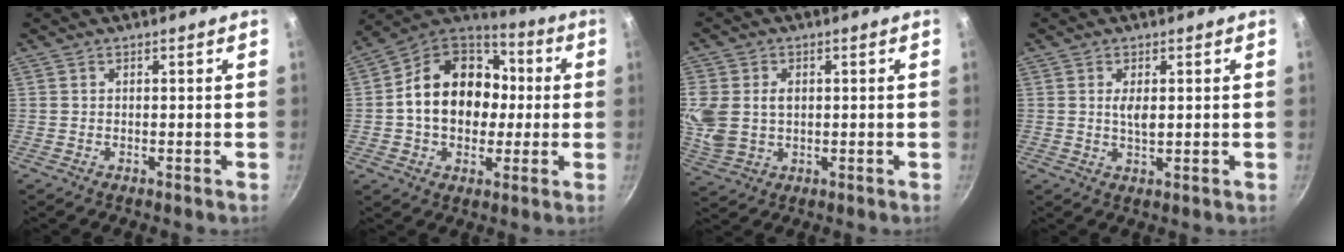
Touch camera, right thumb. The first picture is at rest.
{"total": 19.6, "force": [0.5, 15.1, 12.5], "torque": [-0.178, 0.036, -0.002]}
{"total": 10.0, "force": [1.0, 7.5, 6.6], "torque": [-0.140, -0.005, 0.022]}
{"total": 3.1, "force": [0.5, 1.3, 2.8], "torque": [-0.046, -0.003, 0.011]}